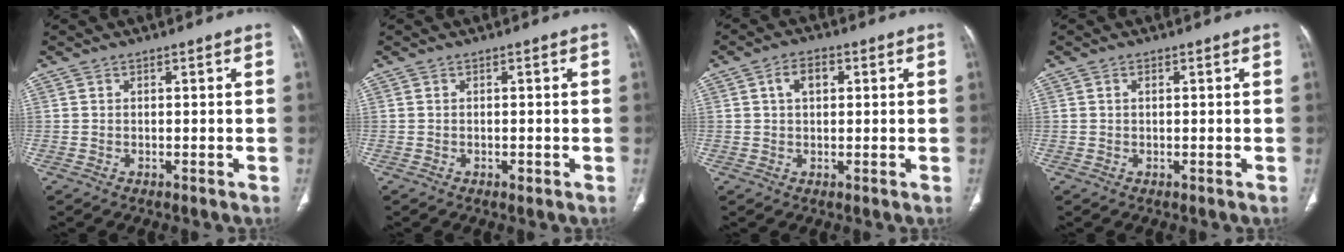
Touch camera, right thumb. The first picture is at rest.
{"total": 0.7, "force": [-0.3, 0.4, 0.5], "torque": [-0.009, -0.001, -0.004]}
{"total": 4.3, "force": [1.1, 2.8, 3.1], "torque": [-0.049, 0.011, 0.018]}
{"total": 0.6, "force": [0.1, 0.4, 0.4], "torque": [-0.011, 0.002, 0.003]}